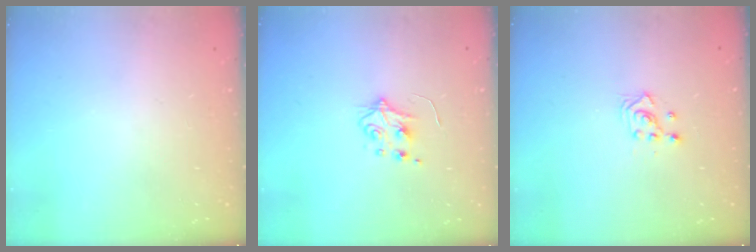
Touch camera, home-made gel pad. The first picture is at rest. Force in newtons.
{"total": 4.9, "press": 4.8, "slide": 0.5}
{"total": 2.3, "press": 2.3, "slide": 0.3}